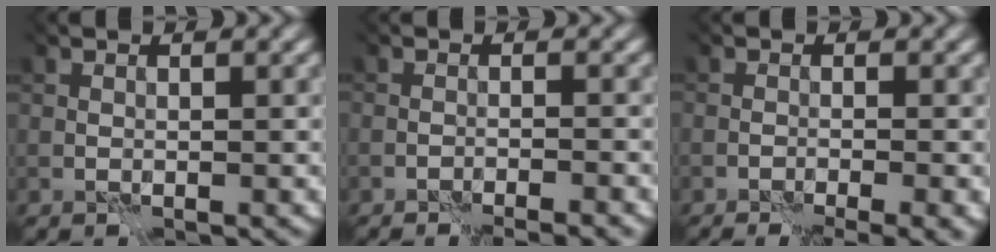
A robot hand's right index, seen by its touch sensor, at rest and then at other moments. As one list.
[{"total": 2.0, "force": [-1.7, 0.2, 1.0], "torque": [0.000, 0.003, -0.022]}, {"total": 3.9, "force": [-1.5, 1.5, 3.2], "torque": [-0.033, -0.006, -0.022]}]